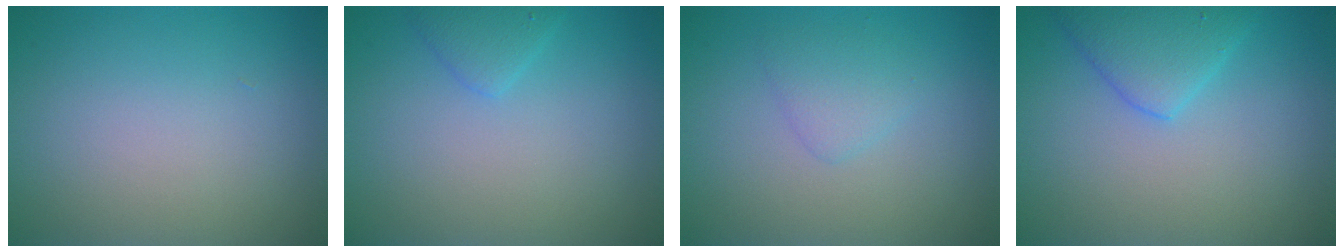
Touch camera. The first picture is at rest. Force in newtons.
{"total": 1.5, "press": 1.5, "slide": 0.1}
{"total": 1.6, "press": 1.6, "slide": 0.2}
{"total": 3.5, "press": 3.5, "slide": 0.3}